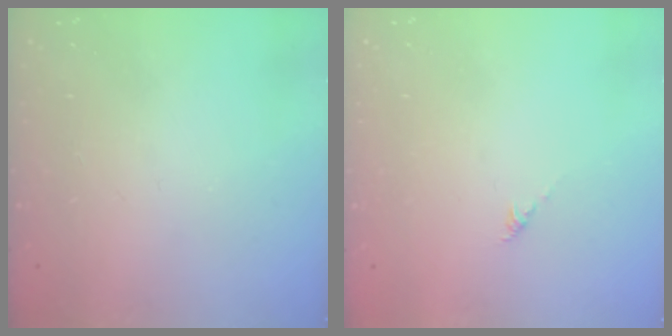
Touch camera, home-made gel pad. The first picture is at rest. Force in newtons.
{"total": 0.0}